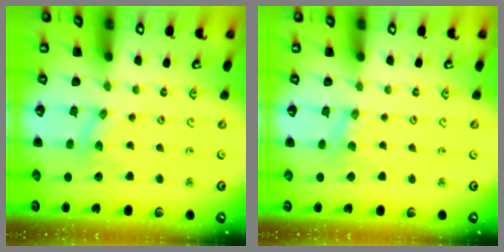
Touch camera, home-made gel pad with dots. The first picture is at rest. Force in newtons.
{"total": 1.7, "press": 1.7, "slide": 0.2}